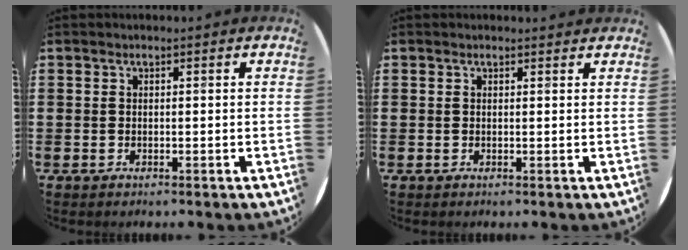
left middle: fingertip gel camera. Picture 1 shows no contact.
{"total": 0.0}